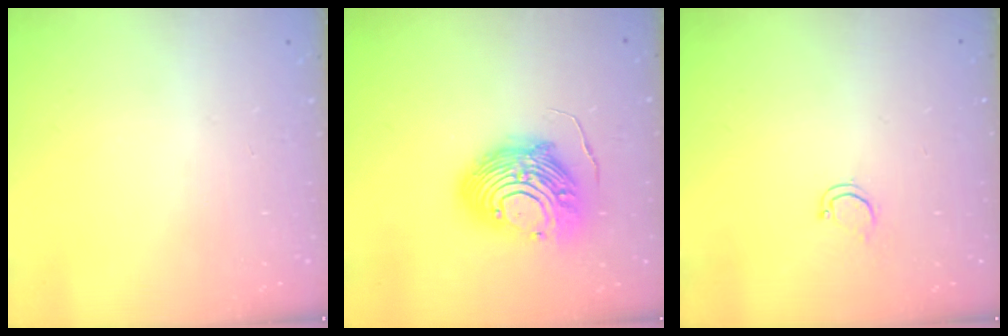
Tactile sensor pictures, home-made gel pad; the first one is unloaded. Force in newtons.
{"total": 14.9, "press": 14.9, "slide": 1.5}
{"total": 2.8, "press": 2.8, "slide": 0.2}